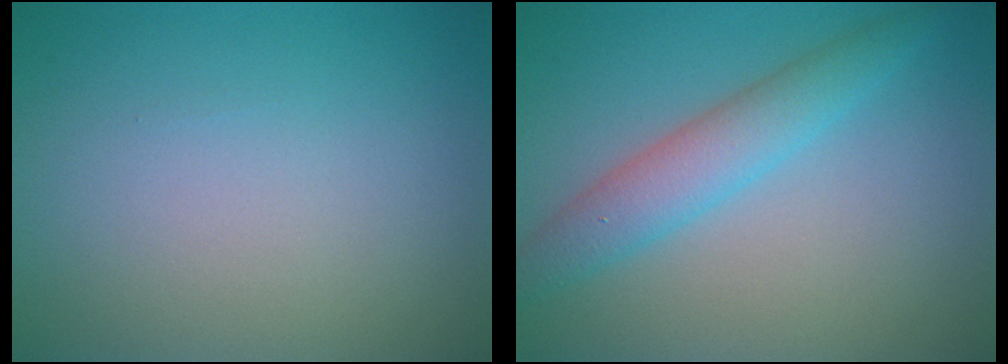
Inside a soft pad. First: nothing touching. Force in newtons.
{"total": 3.6, "press": 3.6, "slide": 0.1}